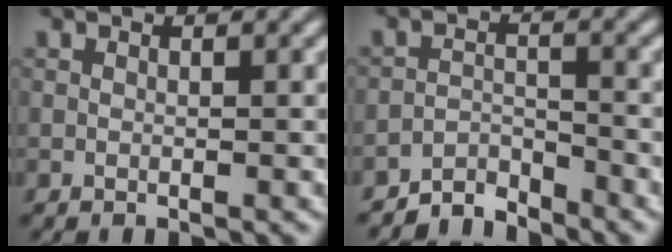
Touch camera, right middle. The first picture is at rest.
{"total": 3.0, "force": [-3.0, 0.2, -0.2], "torque": [0.005, 0.013, -0.055]}